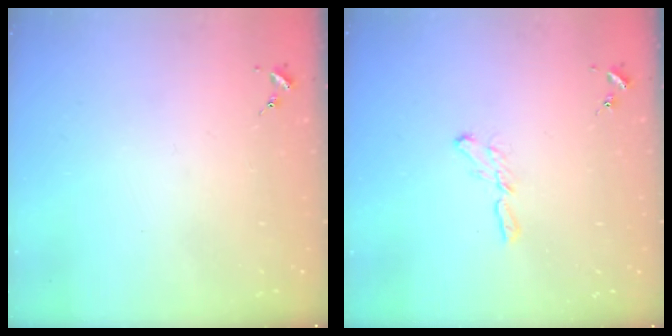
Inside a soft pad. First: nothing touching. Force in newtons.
{"total": 5.0, "press": 5.0, "slide": 0.5}